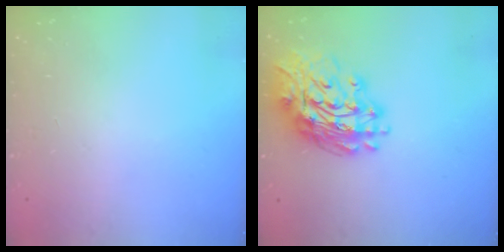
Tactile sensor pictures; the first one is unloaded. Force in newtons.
{"total": 17.2, "press": 17.1, "slide": 1.9}